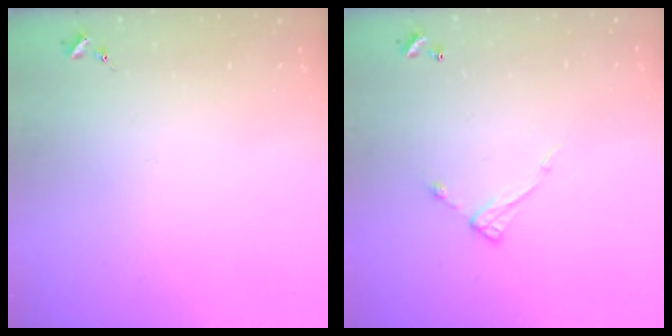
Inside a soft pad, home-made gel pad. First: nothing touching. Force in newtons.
{"total": 7.5, "press": 7.5, "slide": 0.2}